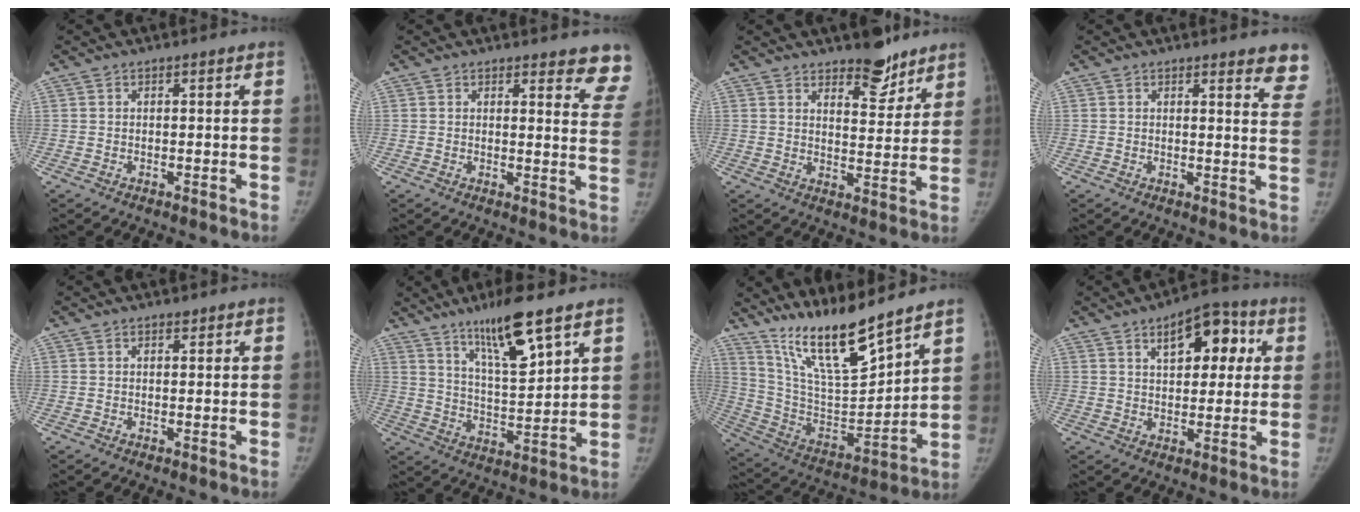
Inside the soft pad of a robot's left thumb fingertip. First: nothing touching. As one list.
[{"total": 9.0, "force": [8.4, 2.2, 2.7], "torque": [0.013, -0.057, 0.064]}, {"total": 8.0, "force": [6.2, 3.4, 3.8], "torque": [-0.020, -0.044, 0.094]}, {"total": 7.9, "force": [6.7, 1.9, 3.7], "torque": [-0.009, -0.036, 0.053]}, {"total": 0.8, "force": [0.6, 0.4, 0.3], "torque": [0.001, -0.002, 0.008]}, {"total": 13.1, "force": [8.4, 2.5, 9.7], "torque": [-0.154, -0.050, 0.153]}, {"total": 17.5, "force": [14.1, 2.9, 9.8], "torque": [-0.145, -0.084, 0.274]}, {"total": 11.5, "force": [4.4, 6.3, 8.6], "torque": [-0.079, 0.006, 0.060]}]